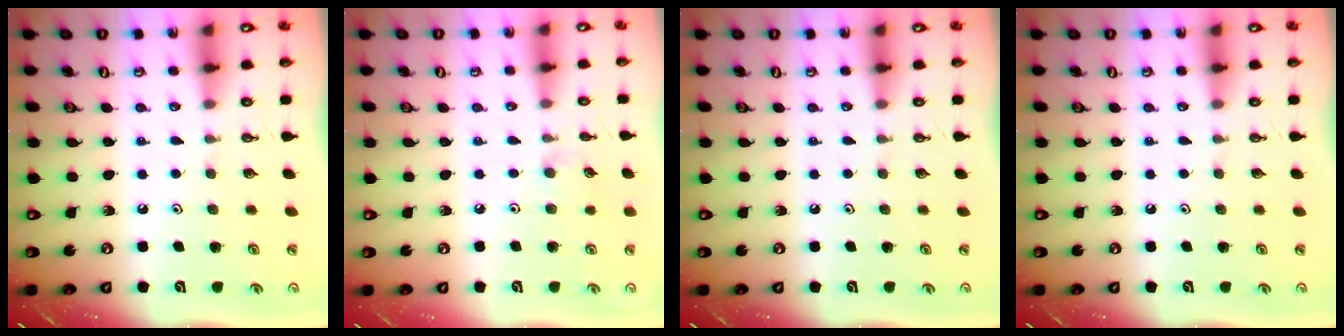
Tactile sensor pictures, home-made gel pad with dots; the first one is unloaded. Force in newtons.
{"total": 6.1, "press": 6.0, "slide": 0.6}
{"total": 0.0}
{"total": 0.0}